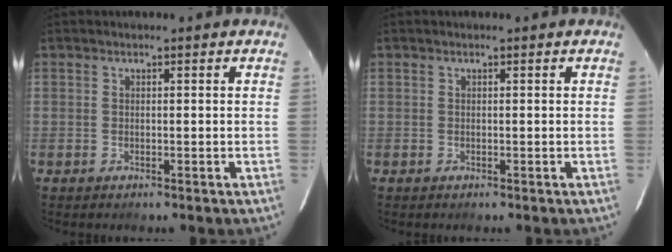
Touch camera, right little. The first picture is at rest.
{"total": 0.0}